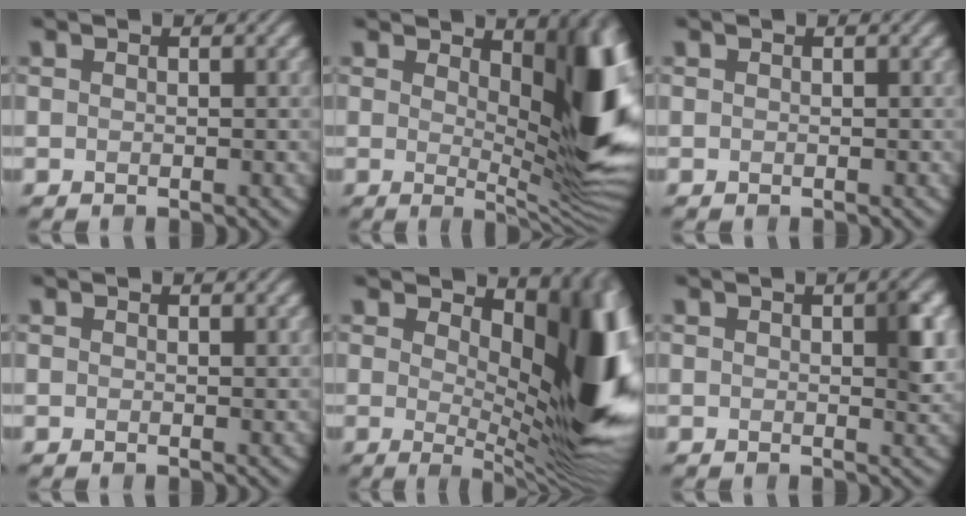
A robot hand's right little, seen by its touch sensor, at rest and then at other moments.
{"total": 11.5, "force": [2.3, 4.1, 10.5], "torque": [-0.105, -0.005, 0.034]}
{"total": 0.0}
{"total": 0.8, "force": [0.5, 0.1, 0.6], "torque": [-0.006, -0.001, 0.008]}
{"total": 13.6, "force": [2.3, 5.8, 12.0], "torque": [-0.117, -0.008, 0.042]}
{"total": 3.2, "force": [0.8, 0.8, 3.0], "torque": [-0.039, -0.003, 0.012]}